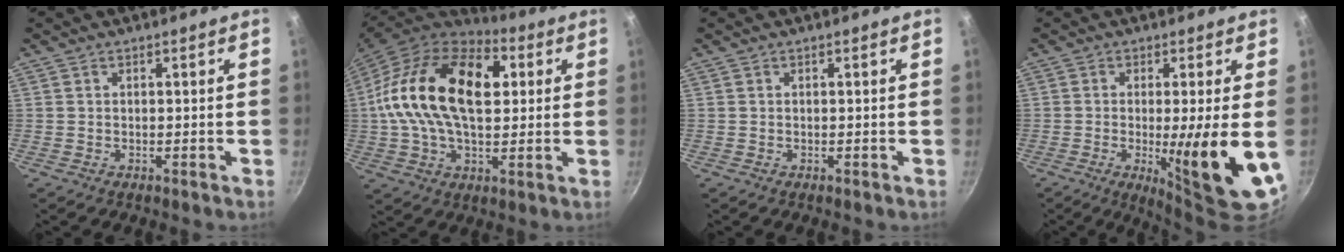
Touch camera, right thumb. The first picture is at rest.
{"total": 25.6, "force": [4.7, 15.0, 20.2], "torque": [-0.357, 0.019, 0.061]}
{"total": 0.0}
{"total": 13.4, "force": [-2.5, 1.3, 13.0], "torque": [-0.185, -0.016, -0.033]}